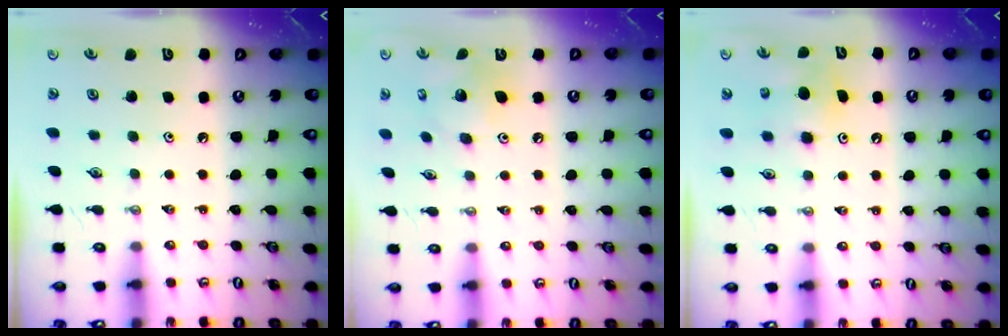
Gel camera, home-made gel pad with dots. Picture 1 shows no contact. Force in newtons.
{"total": 9.0, "press": 9.0, "slide": 0.4}
{"total": 6.9, "press": 6.8, "slide": 1.3}